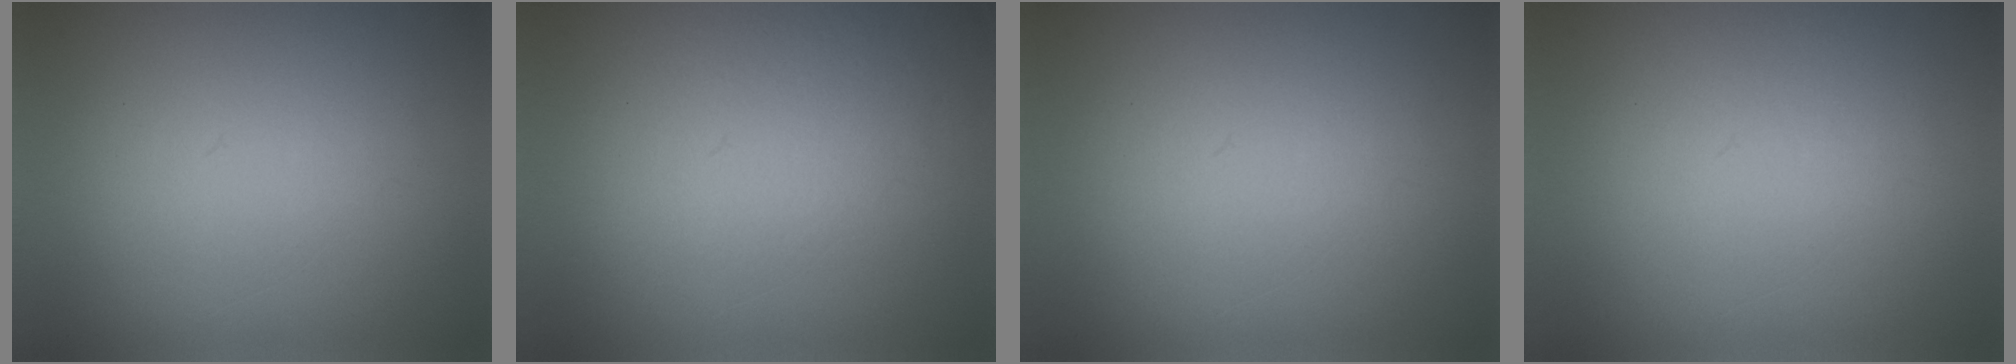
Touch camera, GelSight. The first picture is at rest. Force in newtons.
{"total": 4.2}
{"total": 0.0}
{"total": 1.1}